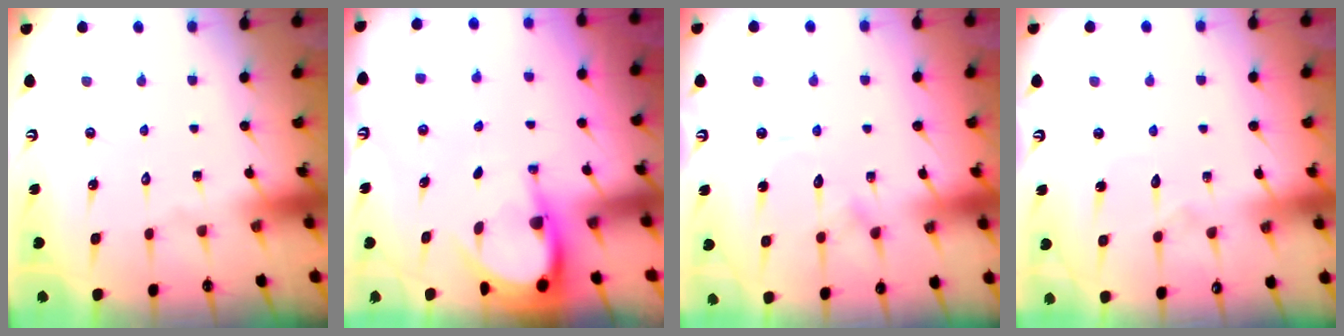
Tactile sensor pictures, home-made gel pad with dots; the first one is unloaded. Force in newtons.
{"total": 4.3, "press": 4.3, "slide": 0.4}
{"total": 10.3, "press": 10.2, "slide": 0.9}
{"total": 3.7, "press": 3.7, "slide": 0.3}